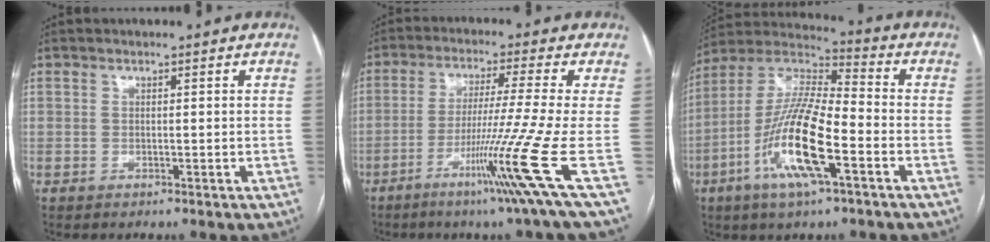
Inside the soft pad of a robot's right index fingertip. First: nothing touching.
{"total": 14.0, "force": [-5.3, -4.0, 12.3], "torque": [-0.225, -0.035, -0.096]}
{"total": 16.2, "force": [-5.7, 2.7, 14.9], "torque": [-0.304, -0.007, -0.110]}